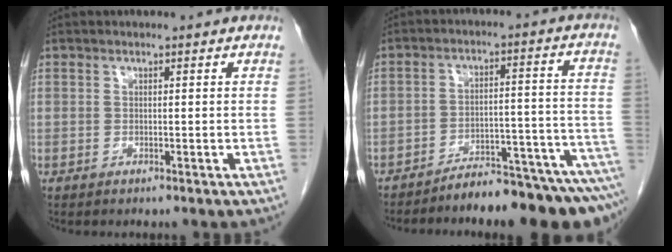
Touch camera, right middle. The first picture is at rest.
{"total": 13.5, "force": [-12.0, 1.1, 6.1], "torque": [-0.050, 0.038, -0.167]}